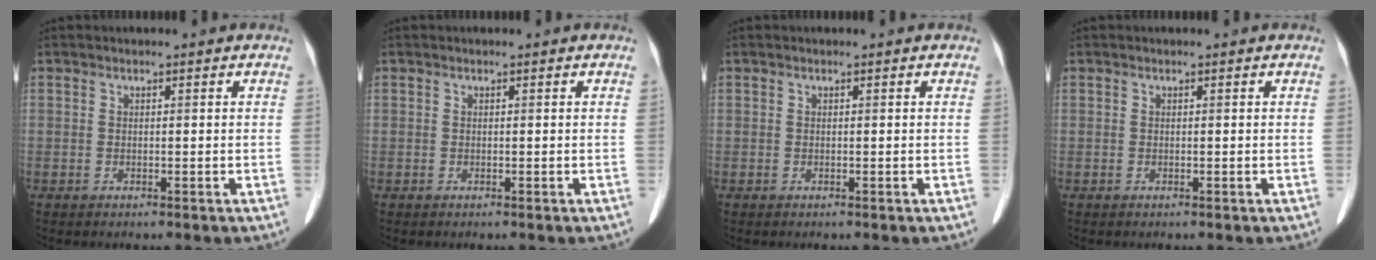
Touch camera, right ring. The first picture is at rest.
{"total": 0.0}
{"total": 0.0}
{"total": 0.0}